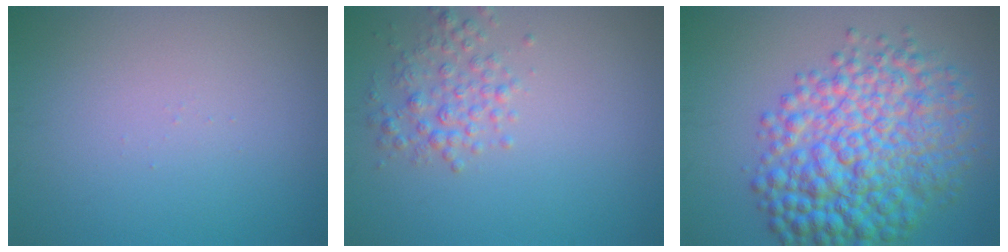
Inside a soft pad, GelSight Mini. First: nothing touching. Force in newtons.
{"total": 2.5, "press": 2.5, "slide": 0.1}
{"total": 10.1, "press": 10.1, "slide": 0.1}